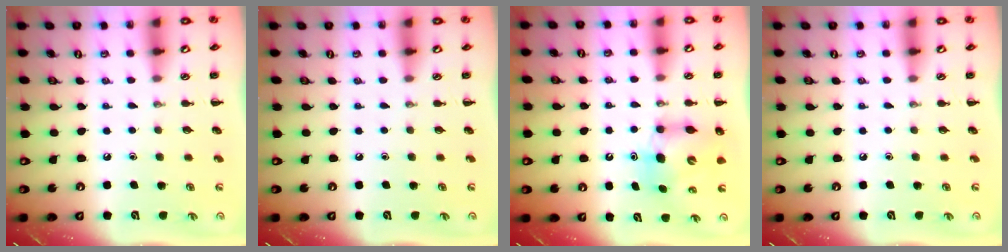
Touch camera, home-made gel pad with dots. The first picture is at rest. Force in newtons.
{"total": 0.0}
{"total": 6.8, "press": 6.7, "slide": 1.2}
{"total": 0.0}